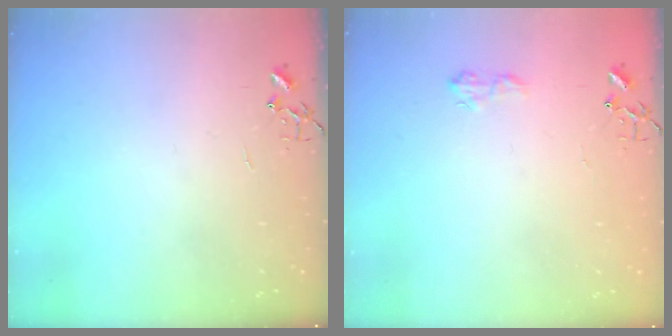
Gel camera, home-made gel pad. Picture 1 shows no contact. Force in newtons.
{"total": 7.6, "press": 7.6, "slide": 0.9}